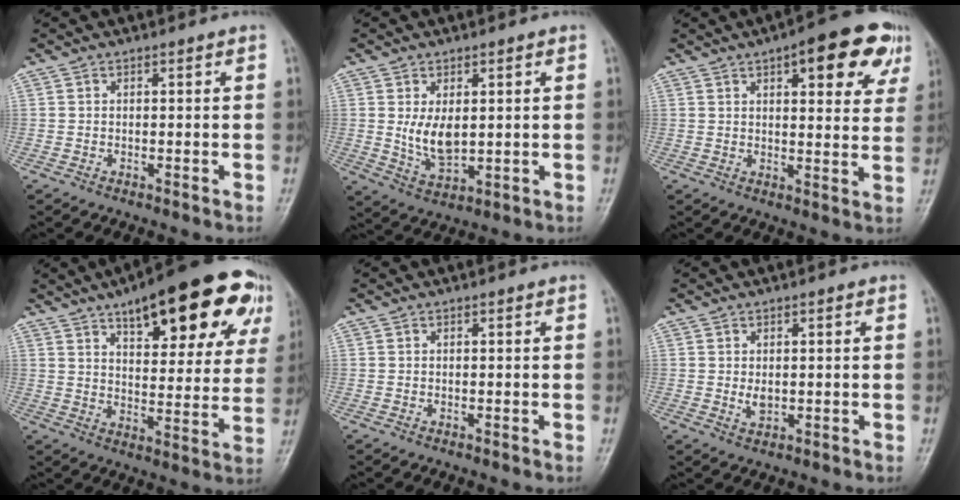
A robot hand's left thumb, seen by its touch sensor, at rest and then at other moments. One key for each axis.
{"total": 6.5, "fx": 0.9, "fy": 3.7, "fz": 5.2, "tx": -0.084, "ty": -0.016, "tz": 0.027}
{"total": 10.2, "fx": 4.9, "fy": 3.9, "fz": 8.1, "tx": -0.064, "ty": -0.010, "tz": 0.052}
{"total": 23.7, "fx": 12.9, "fy": 8.7, "fz": 17.8, "tx": -0.206, "ty": -0.015, "tz": 0.180}
{"total": 0.0}
{"total": 2.6, "fx": 0.2, "fy": 1.6, "fz": 2.0, "tx": -0.028, "ty": -0.006, "tz": 0.006}